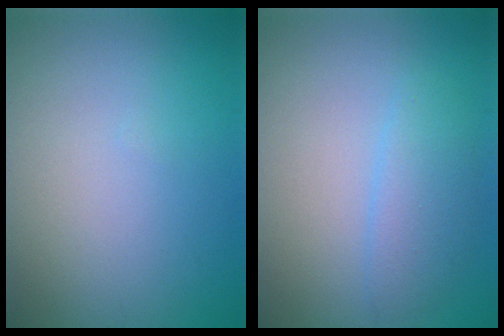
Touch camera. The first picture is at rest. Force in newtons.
{"total": 2.3, "press": 2.3, "slide": 0.0}